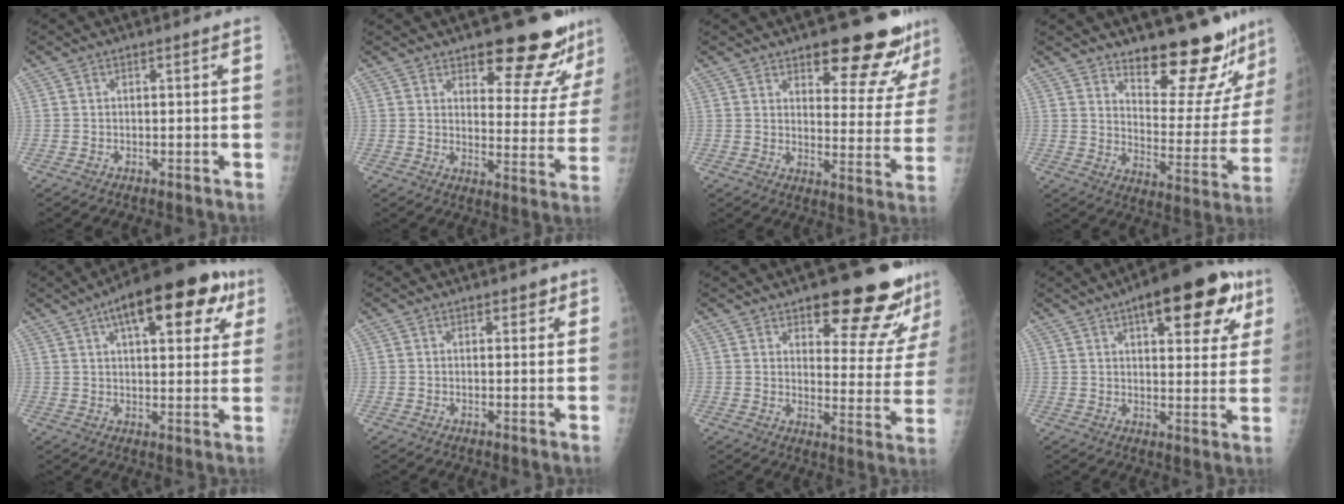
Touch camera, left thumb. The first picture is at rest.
{"total": 15.2, "force": [11.9, 5.1, 8.0], "torque": [-0.053, -0.088, 0.149]}
{"total": 15.9, "force": [12.0, 5.2, 9.0], "torque": [-0.068, -0.082, 0.152]}
{"total": 18.2, "force": [15.4, 5.2, 8.2], "torque": [-0.061, -0.134, 0.210]}
{"total": 18.9, "force": [8.9, 7.7, 14.8], "torque": [-0.182, 0.002, 0.122]}
{"total": 1.7, "force": [1.1, 0.9, 0.8], "torque": [0.005, -0.004, 0.011]}
{"total": 18.0, "force": [13.5, 5.9, 10.4], "torque": [-0.085, -0.088, 0.170]}
{"total": 17.6, "force": [8.7, 7.0, 13.6], "torque": [-0.145, -0.012, 0.114]}